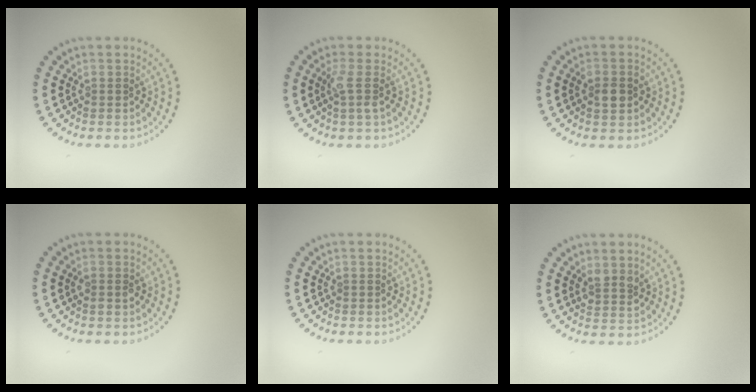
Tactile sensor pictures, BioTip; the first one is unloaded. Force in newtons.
{"total": 1.7, "press": 1.4, "slide": 1.0}
{"total": 2.5, "press": 2.5, "slide": 0.2}
{"total": 1.1, "press": 1.1, "slide": 0.2}
{"total": 0.0}
{"total": 1.8, "press": 1.6, "slide": 1.0}